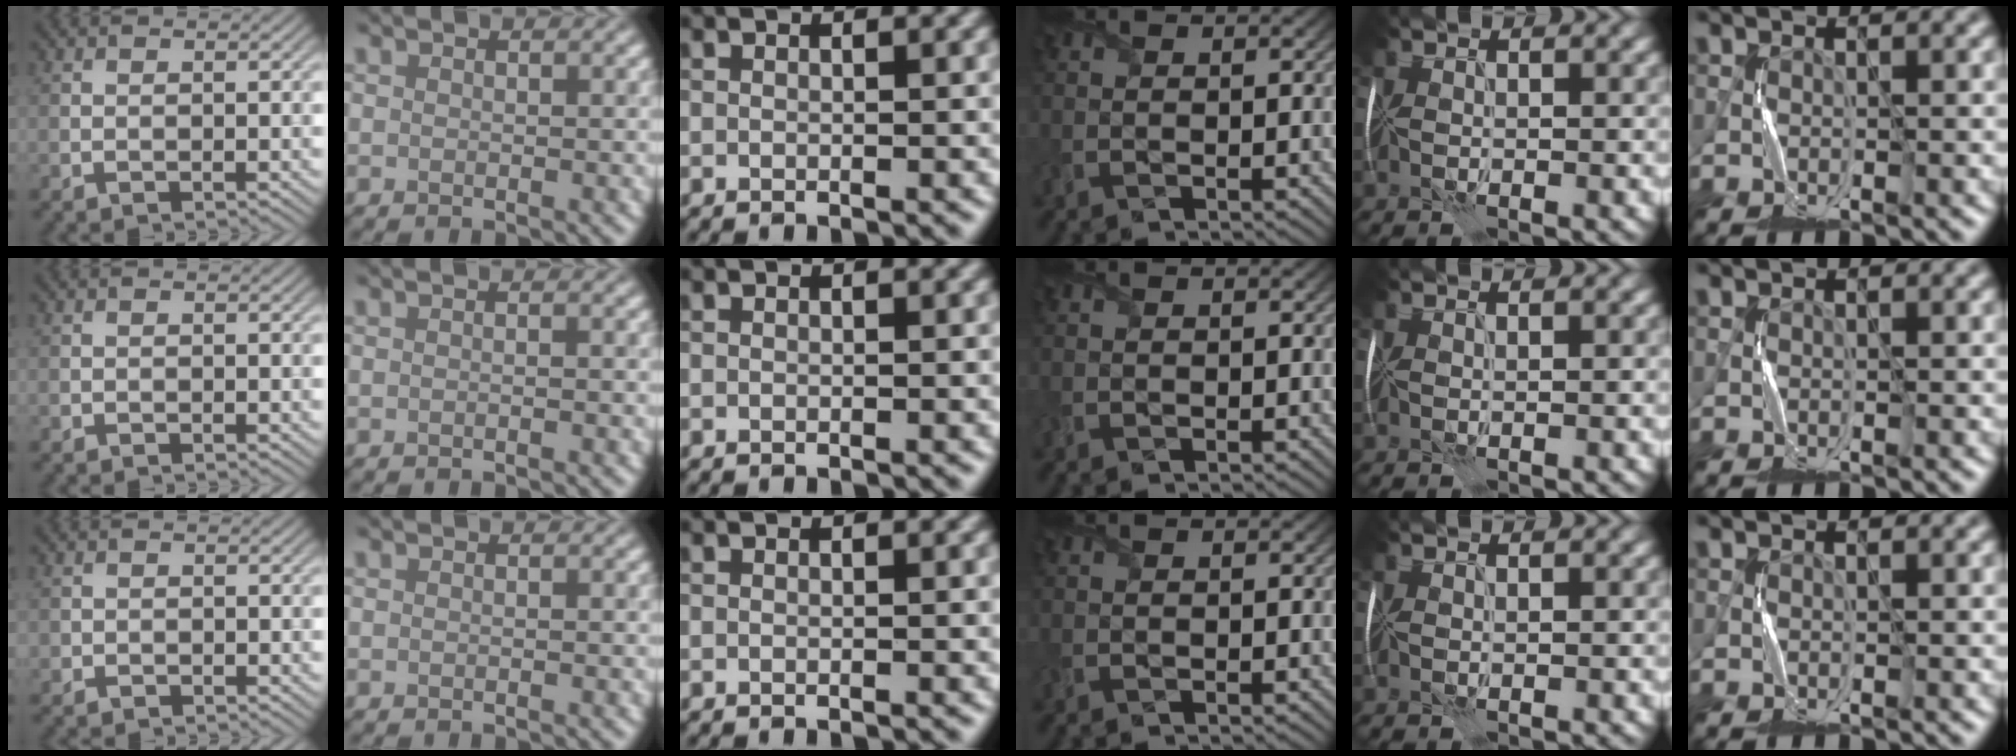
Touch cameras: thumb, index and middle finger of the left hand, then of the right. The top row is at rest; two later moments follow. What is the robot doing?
{"motion": "fold", "object": "plastic wrap"}